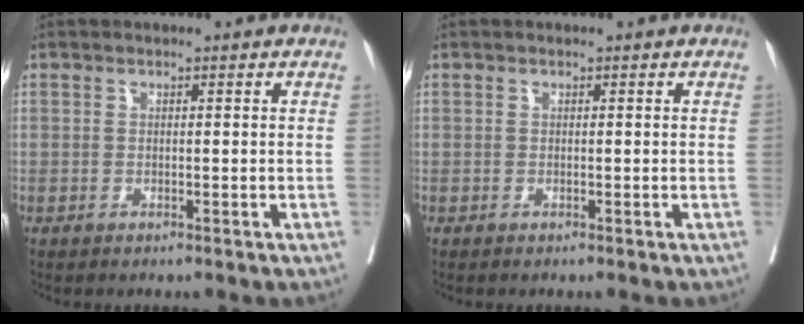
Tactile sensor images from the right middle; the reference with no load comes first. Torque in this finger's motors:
{"motor_torque": [0.09, -0.16, 0.00, 0.00]}